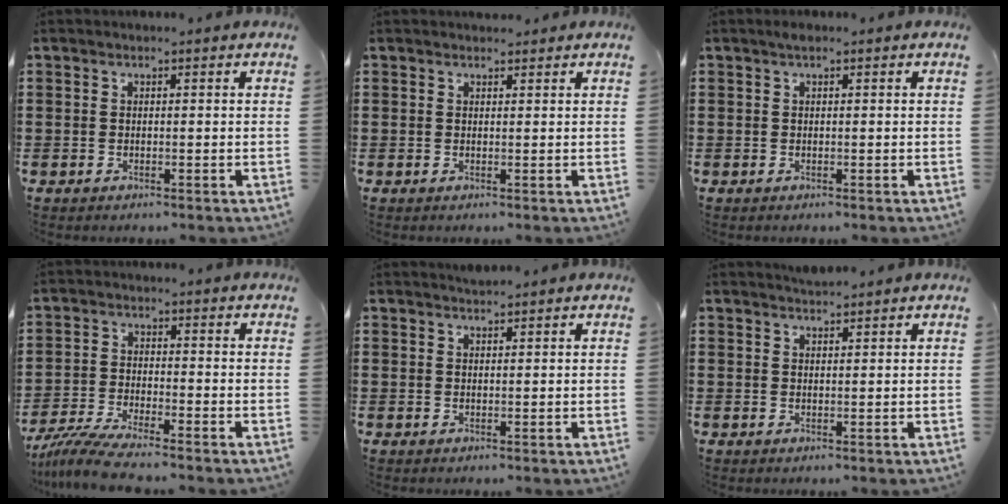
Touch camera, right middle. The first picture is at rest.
{"total": 1.1, "force": [1.0, 0.3, -0.2], "torque": [0.007, -0.004, 0.018]}
{"total": 0.7, "force": [0.4, 0.0, 0.5], "torque": [-0.011, 0.002, 0.007]}
{"total": 5.5, "force": [-4.9, 0.0, 2.4], "torque": [-0.073, -0.027, -0.102]}
{"total": 1.0, "force": [1.0, 0.0, -0.1], "torque": [-0.001, -0.002, 0.020]}
{"total": 1.5, "force": [1.5, 0.0, 0.0], "torque": [-0.004, 0.002, 0.028]}